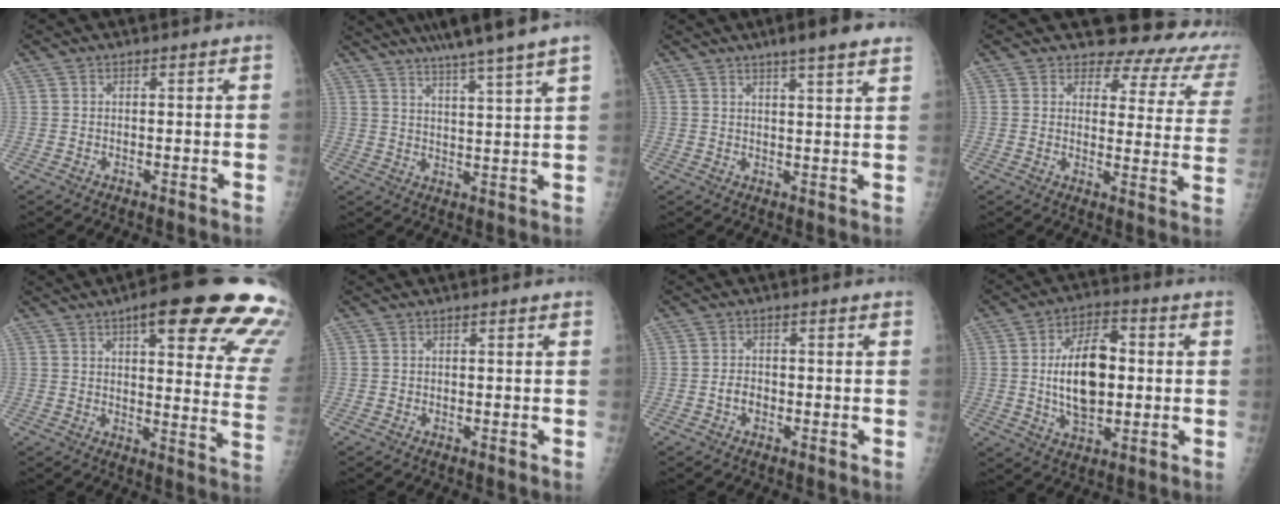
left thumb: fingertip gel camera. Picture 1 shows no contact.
{"total": 13.0, "force": [10.6, -0.9, 7.5], "torque": [-0.112, -0.042, 0.150]}
{"total": 8.0, "force": [5.7, 0.8, 5.6], "torque": [-0.068, -0.009, 0.076]}
{"total": 15.7, "force": [13.8, 6.4, 4.0], "torque": [-0.001, -0.106, 0.127]}
{"total": 24.4, "force": [14.3, 5.8, 18.9], "torque": [-0.187, -0.036, 0.172]}
{"total": 0.0}
{"total": 2.2, "force": [-0.8, 1.6, 1.3], "torque": [-0.013, 0.010, -0.015]}
{"total": 13.5, "force": [0.1, 7.7, 11.0], "torque": [-0.166, 0.009, 0.004]}